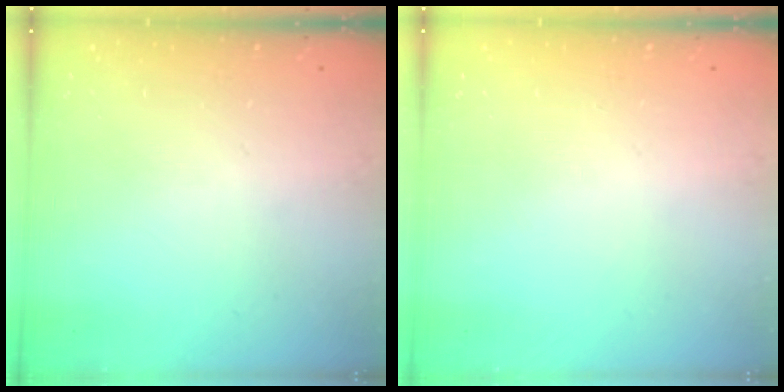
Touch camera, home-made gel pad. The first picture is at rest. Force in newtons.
{"total": 0.0}